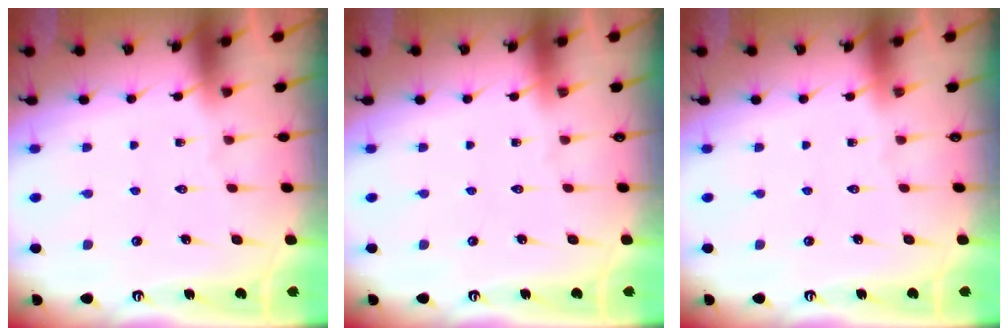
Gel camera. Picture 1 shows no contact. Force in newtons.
{"total": 0.0}
{"total": 0.0}